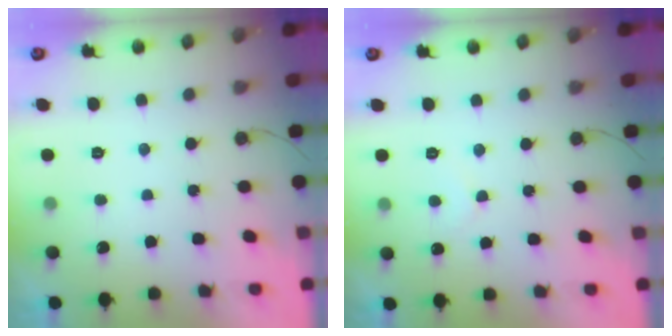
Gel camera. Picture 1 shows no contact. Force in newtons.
{"total": 4.3, "press": 4.3, "slide": 0.3}